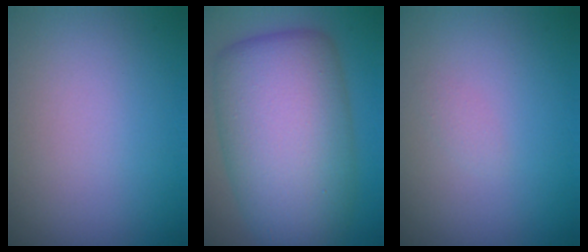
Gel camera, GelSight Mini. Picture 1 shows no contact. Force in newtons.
{"total": 12.2, "press": 12.2, "slide": 0.2}
{"total": 0.6, "press": 0.6, "slide": 0.0}